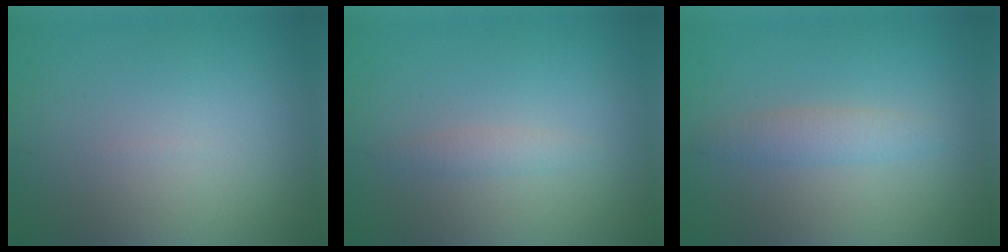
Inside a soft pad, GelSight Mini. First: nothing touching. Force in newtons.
{"total": 1.1, "press": 1.1, "slide": 0.1}
{"total": 1.9, "press": 1.9, "slide": 0.1}